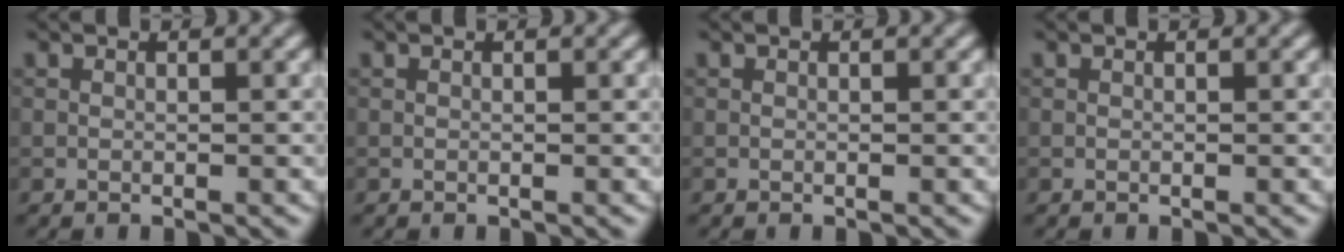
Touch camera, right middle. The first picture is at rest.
{"total": 0.0}
{"total": 0.0}
{"total": 0.0}